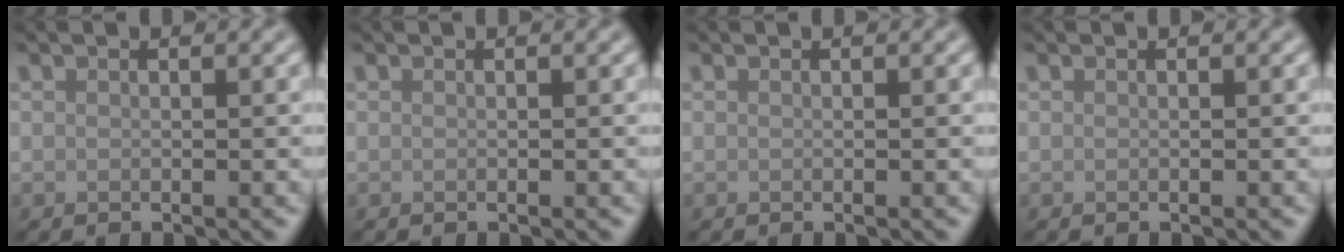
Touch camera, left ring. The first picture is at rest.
{"total": 0.0}
{"total": 0.0}
{"total": 0.0}